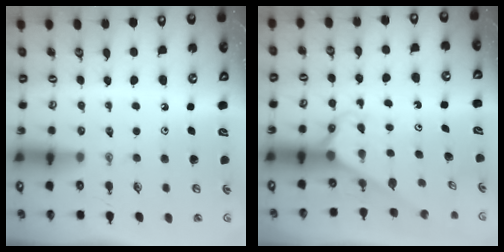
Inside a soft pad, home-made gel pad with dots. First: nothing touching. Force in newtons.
{"total": 2.6, "press": 2.6, "slide": 0.1}